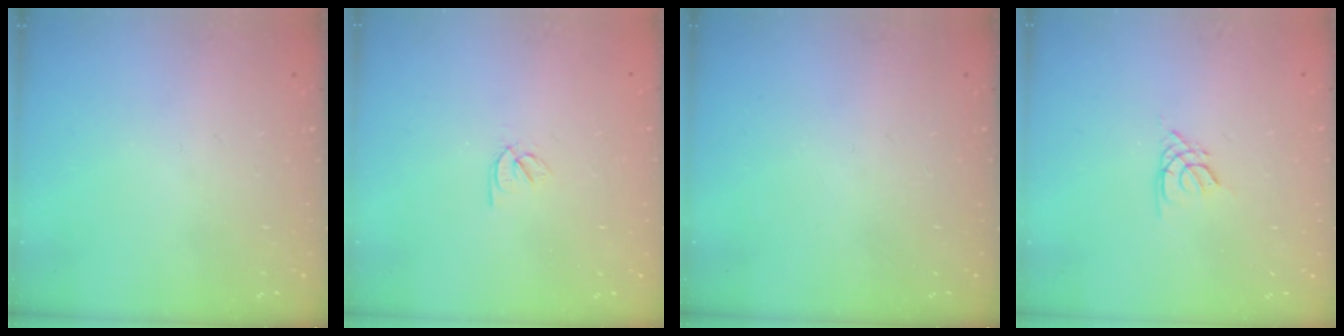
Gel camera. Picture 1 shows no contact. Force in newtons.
{"total": 2.5, "press": 2.4, "slide": 0.7}
{"total": 0.0}
{"total": 2.6, "press": 2.6, "slide": 0.3}